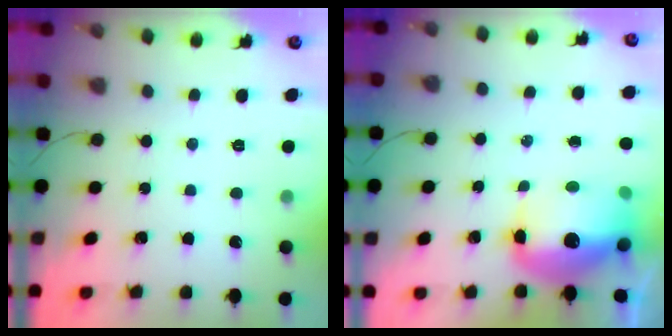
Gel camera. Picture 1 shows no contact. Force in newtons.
{"total": 14.9, "press": 14.6, "slide": 3.1}